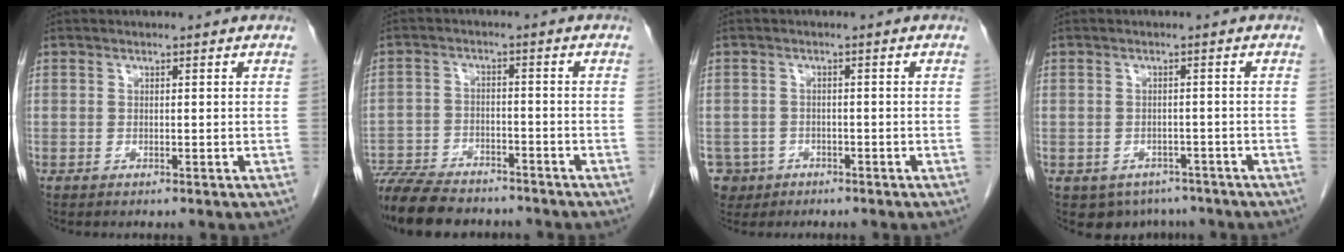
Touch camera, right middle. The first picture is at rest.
{"total": 13.8, "force": [-11.7, 4.3, 5.9], "torque": [-0.119, -0.010, -0.184]}
{"total": 4.5, "force": [-2.4, 3.8, 0.1], "torque": [-0.005, 0.007, -0.037]}
{"total": 5.2, "force": [-3.8, 3.5, 0.7], "torque": [0.000, 0.007, -0.048]}